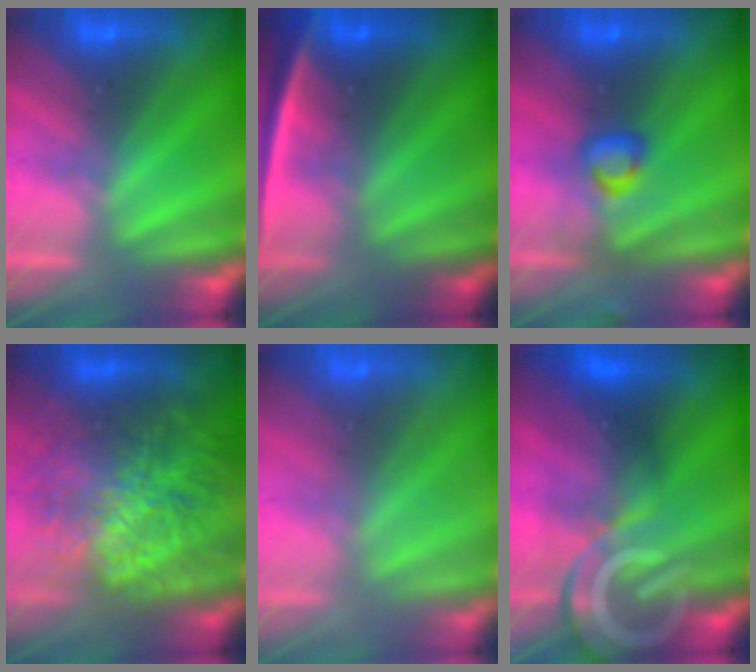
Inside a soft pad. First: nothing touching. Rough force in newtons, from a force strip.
{"total": 2.3}
{"total": 2.7}
{"total": 11.2}
{"total": 6.1}
{"total": 9.2}